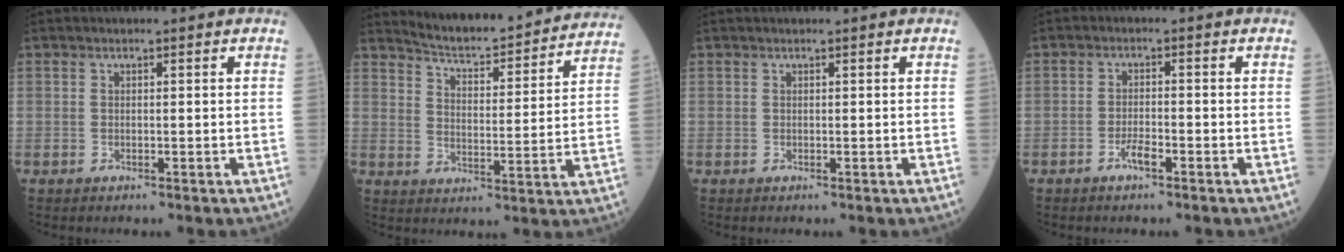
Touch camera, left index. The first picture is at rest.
{"total": 17.2, "force": [16.4, 1.6, 5.0], "torque": [-0.073, -0.022, 0.216]}
{"total": 1.2, "force": [1.1, -0.1, 0.5], "torque": [-0.006, 0.020, 0.023]}
{"total": 2.3, "force": [-1.5, 0.4, 1.7], "torque": [-0.035, 0.000, -0.027]}